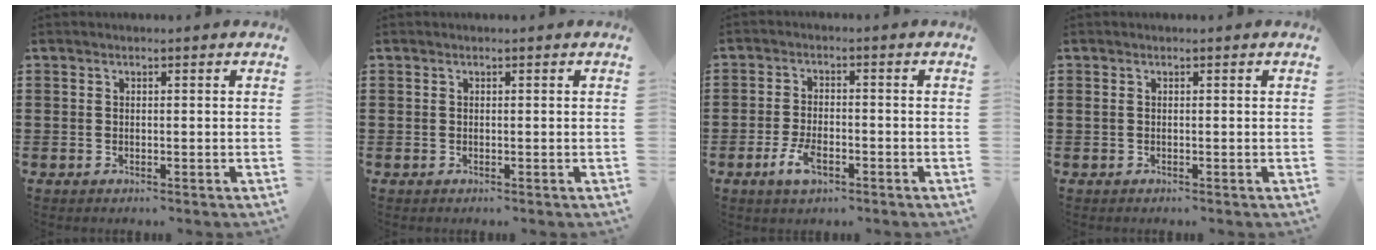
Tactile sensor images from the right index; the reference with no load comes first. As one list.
[{"total": 0.0}, {"total": 4.8, "force": [-2.2, 2.2, 3.6], "torque": [-0.087, -0.004, -0.047]}, {"total": 0.0}]